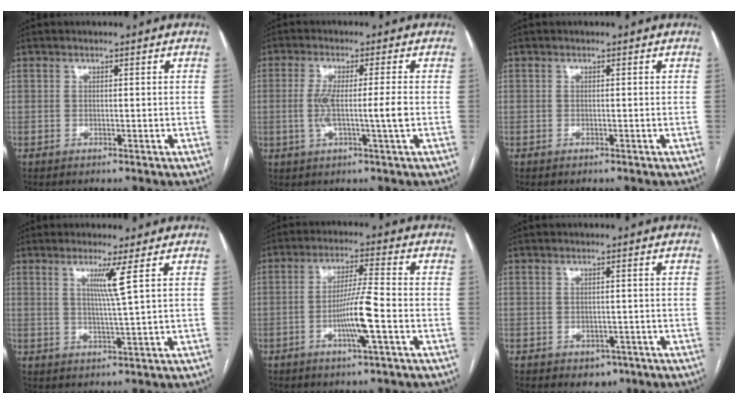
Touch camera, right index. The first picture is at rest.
{"total": 5.9, "force": [-0.9, -0.5, 5.8], "torque": [-0.117, -0.004, -0.015]}
{"total": 0.0}
{"total": 4.1, "force": [1.6, -1.5, 3.4], "torque": [-0.069, -0.010, 0.034]}
{"total": 7.8, "force": [-2.5, -0.4, 7.4], "torque": [-0.141, -0.002, -0.047]}
{"total": 2.8, "force": [-1.5, 2.0, 1.3], "torque": [-0.008, 0.003, -0.010]}